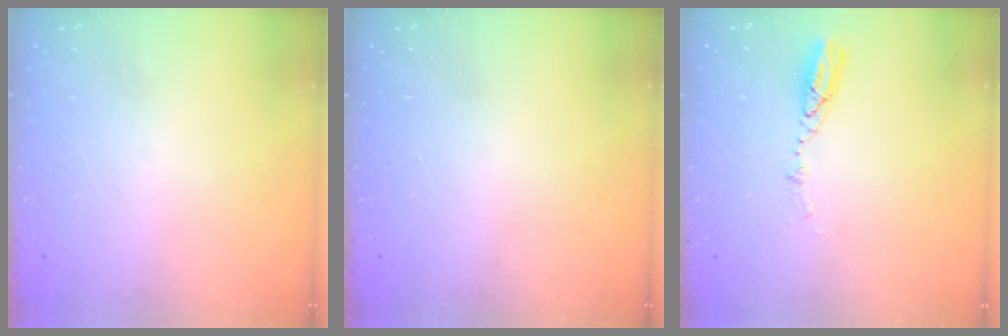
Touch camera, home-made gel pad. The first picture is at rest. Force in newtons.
{"total": 0.0}
{"total": 4.3, "press": 4.3, "slide": 0.4}